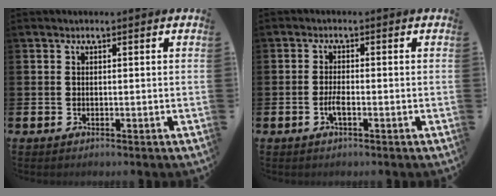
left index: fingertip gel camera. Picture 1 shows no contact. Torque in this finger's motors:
{"motor_torque": [0.12, 0.02, 0.06, 0.05]}